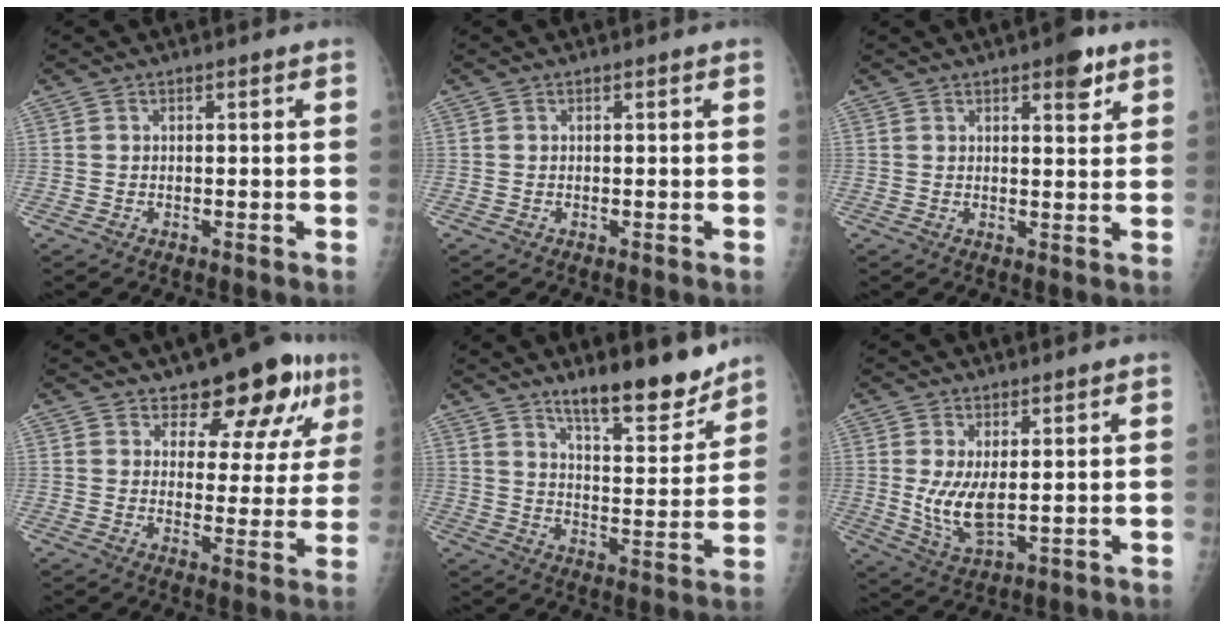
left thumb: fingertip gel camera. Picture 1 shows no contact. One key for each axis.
{"total": 0.0}
{"total": 4.9, "fx": 3.0, "fy": 1.8, "fz": 3.4, "tx": -0.032, "ty": -0.013, "tz": 0.036}
{"total": 12.2, "fx": 8.3, "fy": 5.9, "fz": 6.7, "tx": -0.041, "ty": -0.047, "tz": 0.108}
{"total": 13.6, "fx": 10.9, "fy": 3.4, "fz": 7.3, "tx": -0.079, "ty": -0.083, "tz": 0.174}
{"total": 6.9, "fx": 1.1, "fy": 2.8, "fz": 6.2, "tx": -0.122, "ty": -0.022, "tz": 0.032}